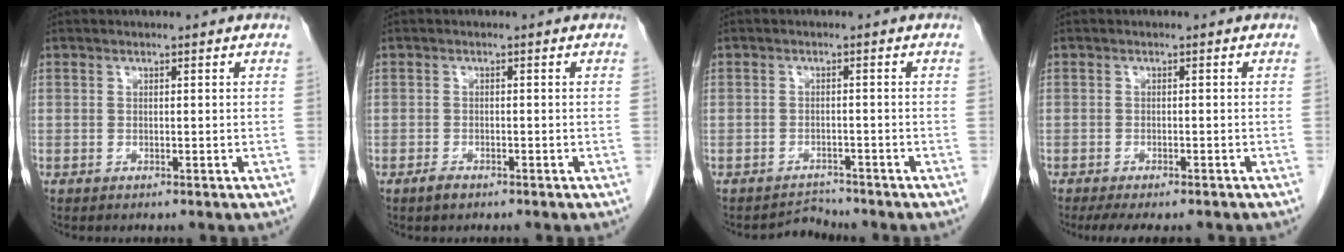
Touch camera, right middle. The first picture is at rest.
{"total": 1.4, "force": [-1.0, 0.5, 0.7], "torque": [-0.019, 0.000, -0.015]}
{"total": 2.3, "force": [-2.0, 0.1, -1.1], "torque": [0.021, -0.004, -0.031]}
{"total": 7.2, "force": [-6.0, 1.9, 3.6], "torque": [-0.046, -0.007, -0.085]}